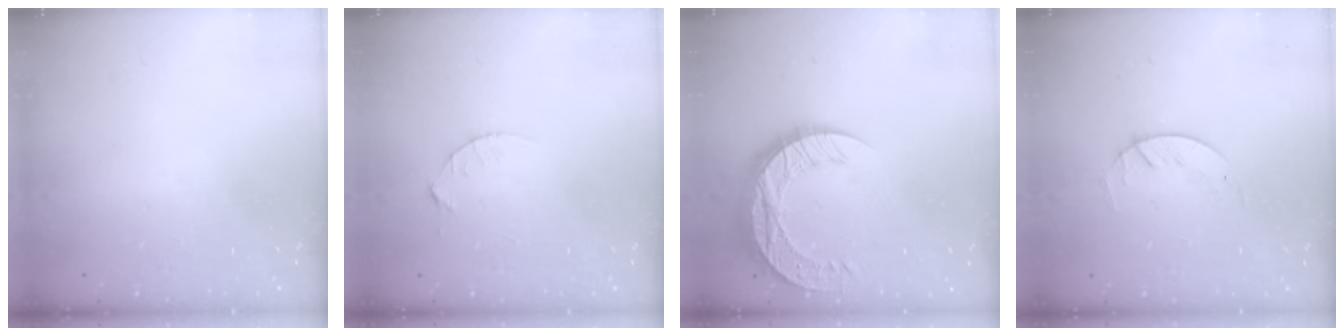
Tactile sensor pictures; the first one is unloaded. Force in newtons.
{"total": 3.1, "press": 3.1, "slide": 0.4}
{"total": 19.0, "press": 18.9, "slide": 1.4}
{"total": 1.4, "press": 1.4, "slide": 0.2}